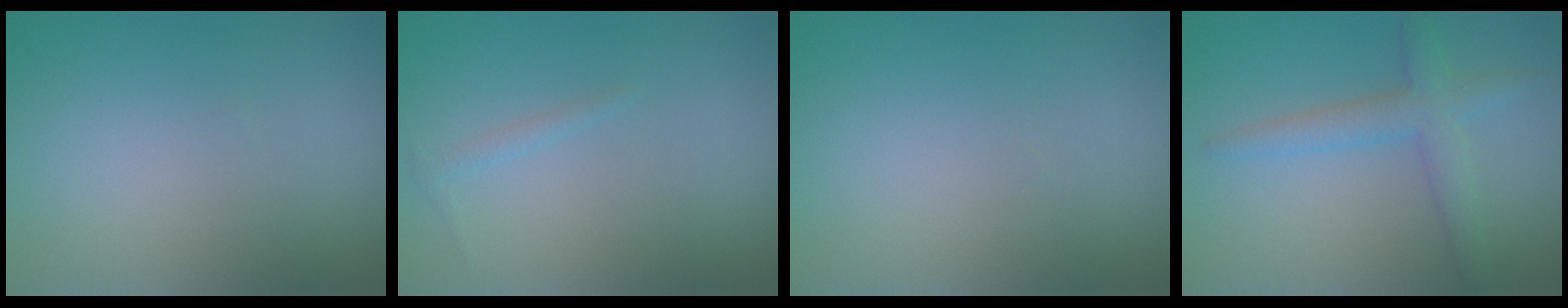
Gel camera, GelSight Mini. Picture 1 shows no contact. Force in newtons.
{"total": 0.6, "press": 0.6, "slide": 0.1}
{"total": 0.0}
{"total": 2.6, "press": 2.6, "slide": 0.2}